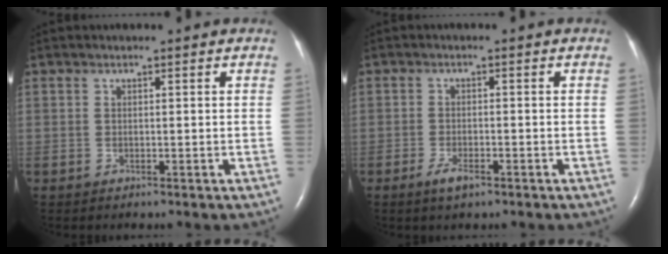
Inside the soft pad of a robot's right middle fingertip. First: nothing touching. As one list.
[{"total": 2.6, "force": [-1.7, 0.8, 1.9], "torque": [-0.043, -0.002, -0.030]}]